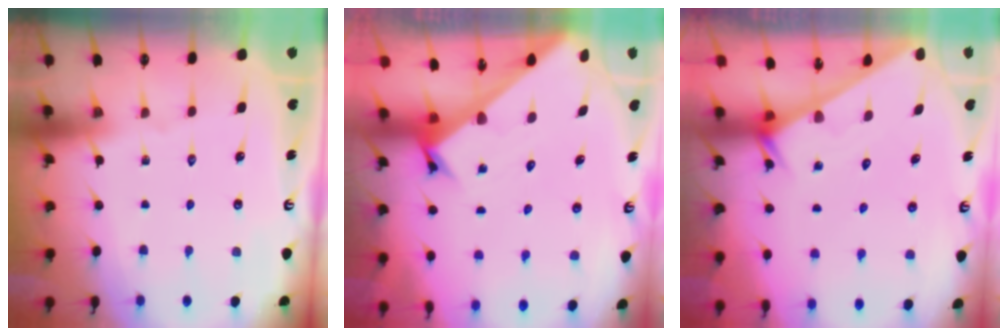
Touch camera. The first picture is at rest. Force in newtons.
{"total": 2.2, "press": 2.2, "slide": 0.1}
{"total": 2.0, "press": 2.0, "slide": 0.0}